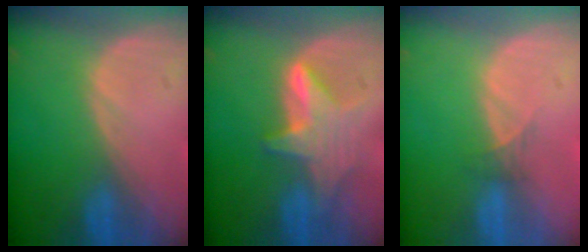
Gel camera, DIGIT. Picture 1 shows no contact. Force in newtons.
{"total": 5.9, "press": 5.8, "slide": 0.8}
{"total": 1.3, "press": 1.0, "slide": 0.8}